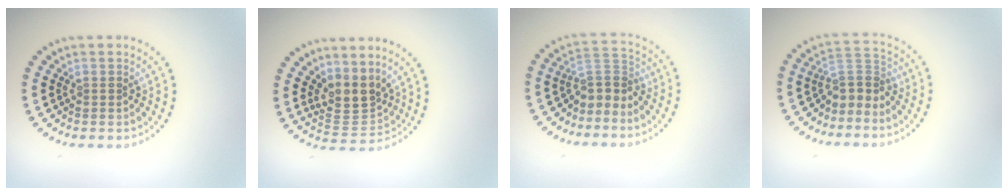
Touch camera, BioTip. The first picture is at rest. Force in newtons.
{"total": 3.5, "press": 2.6, "slide": 2.4}
{"total": 3.0, "press": 2.1, "slide": 2.2}
{"total": 3.0, "press": 2.1, "slide": 2.2}